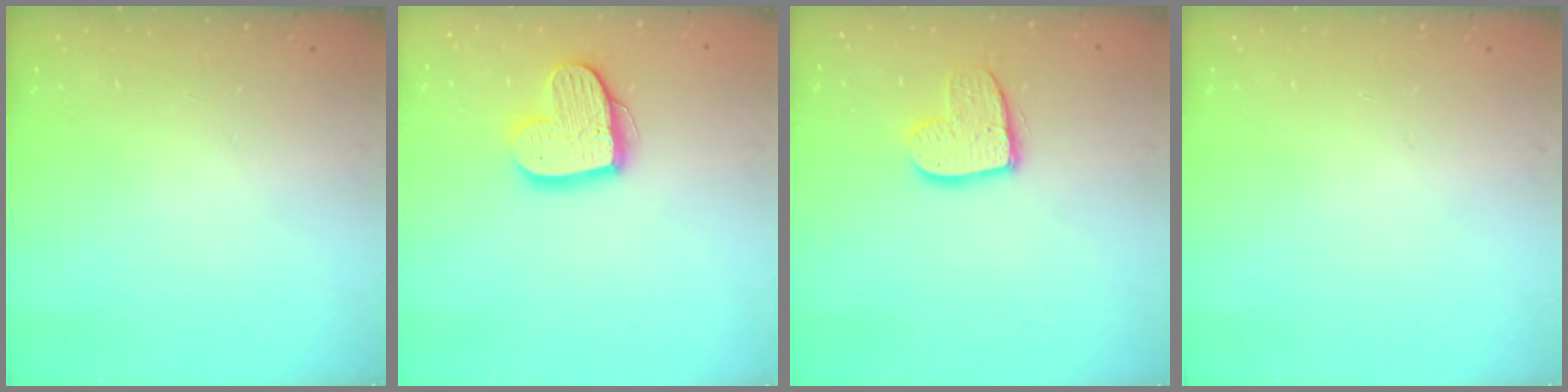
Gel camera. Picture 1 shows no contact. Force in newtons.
{"total": 14.1, "press": 14.0, "slide": 1.1}
{"total": 11.6, "press": 11.6, "slide": 1.0}
{"total": 0.0}